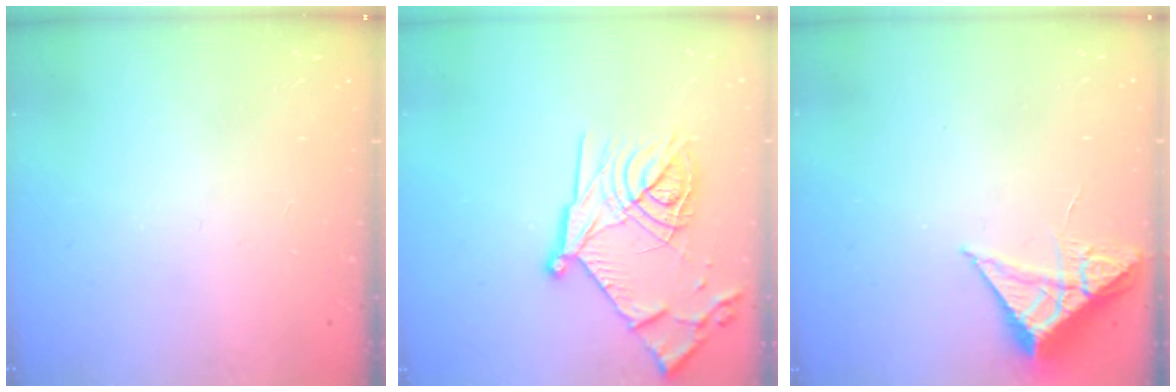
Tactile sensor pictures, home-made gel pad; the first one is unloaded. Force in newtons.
{"total": 21.2, "press": 21.2, "slide": 1.8}
{"total": 7.0, "press": 7.0, "slide": 0.3}